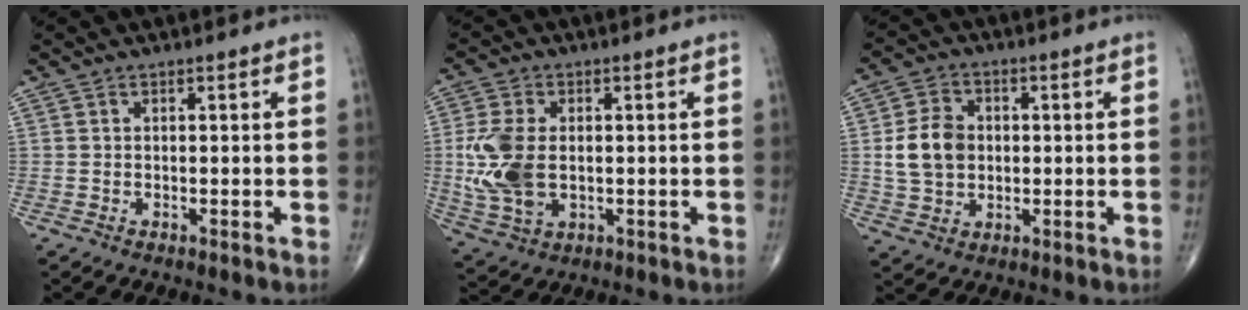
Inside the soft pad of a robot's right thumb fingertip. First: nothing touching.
{"total": 11.2, "force": [-0.1, 7.0, 8.8], "torque": [-0.193, -0.004, 0.006]}
{"total": 8.9, "force": [0.5, 6.9, 5.5], "torque": [-0.087, 0.008, 0.010]}